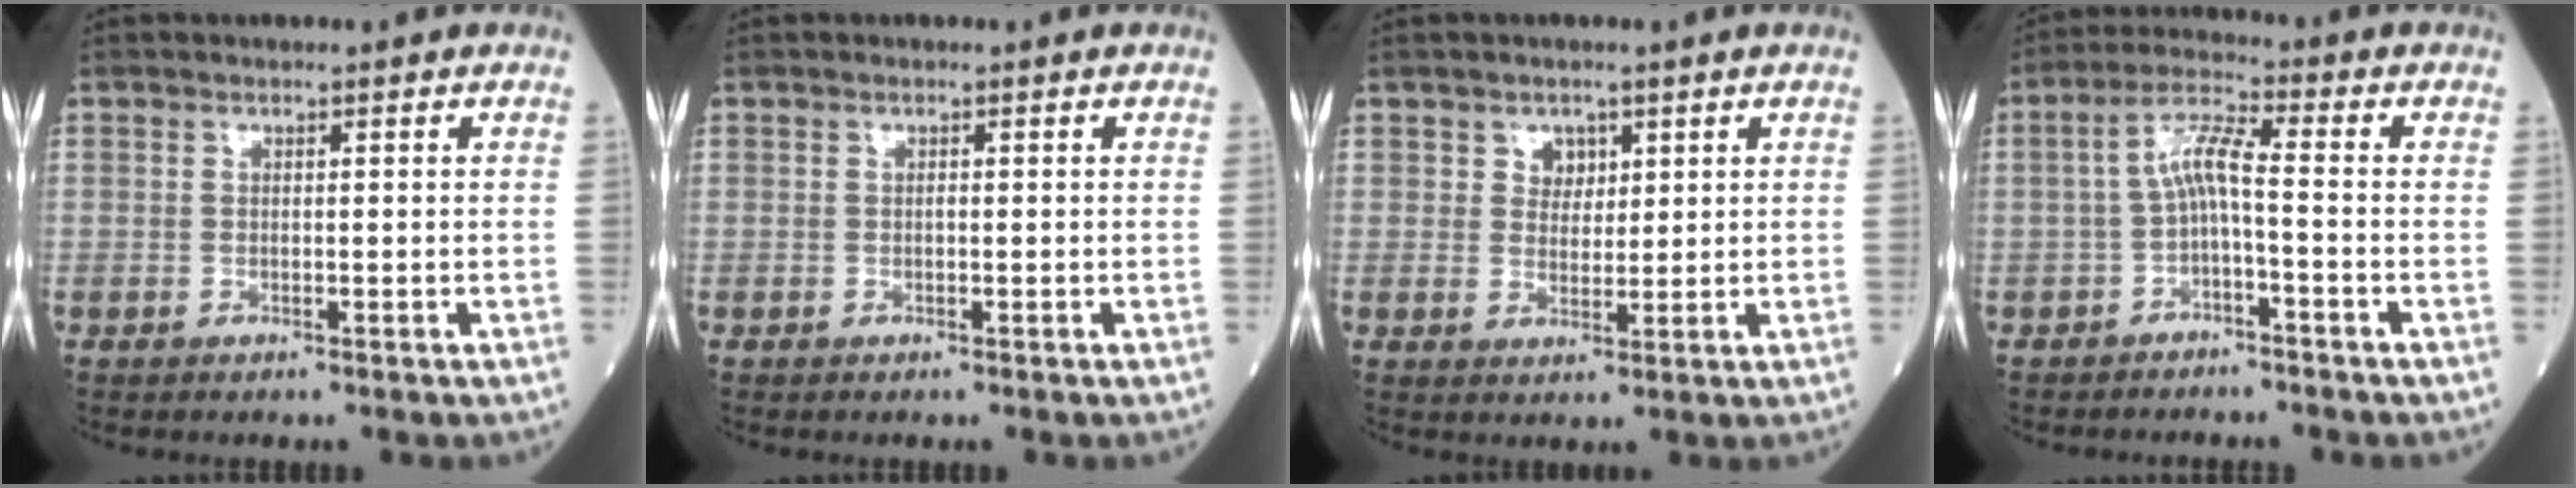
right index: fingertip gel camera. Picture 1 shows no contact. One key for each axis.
{"total": 0.0}
{"total": 2.7, "fx": 1.4, "fy": 2.1, "fz": 1.0, "tx": -0.012, "ty": 0.001, "tz": 0.023}
{"total": 5.2, "fx": -1.0, "fy": 0.7, "fz": 5.1, "tx": -0.098, "ty": 0.024, "tz": -0.020}